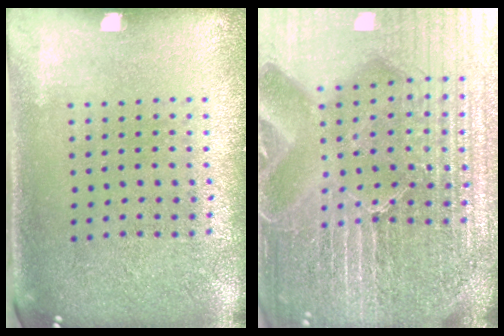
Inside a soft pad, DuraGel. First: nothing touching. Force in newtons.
{"total": 6.6, "press": 5.9, "slide": 3.1}